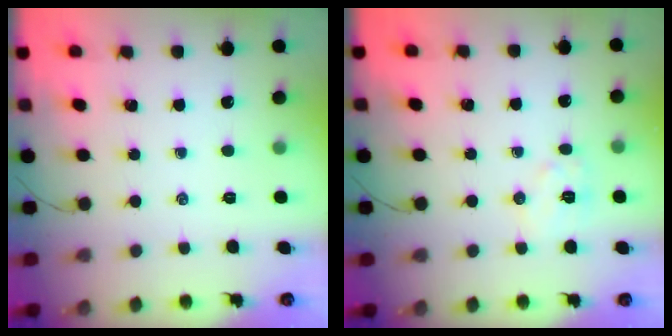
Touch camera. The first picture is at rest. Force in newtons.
{"total": 5.8, "press": 5.8, "slide": 0.7}